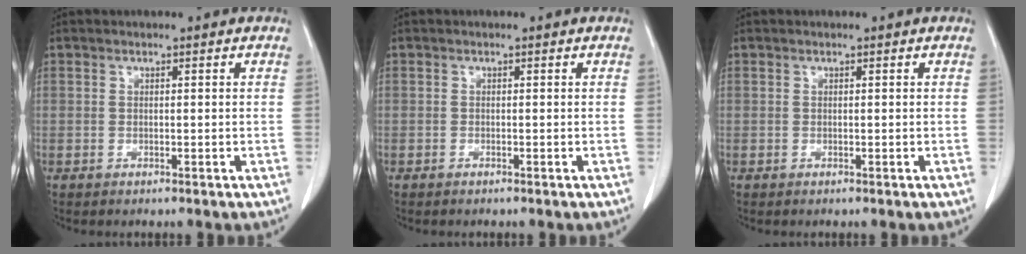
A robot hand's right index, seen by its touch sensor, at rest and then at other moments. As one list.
[{"total": 0.0}, {"total": 0.0}]